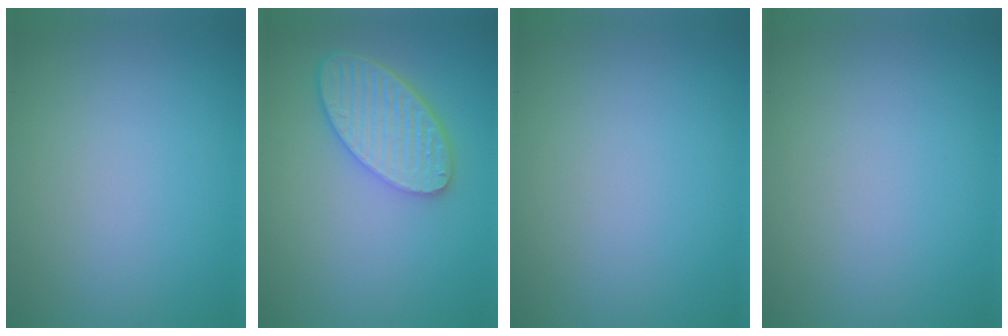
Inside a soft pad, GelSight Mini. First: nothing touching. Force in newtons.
{"total": 5.6, "press": 4.8, "slide": 2.8}
{"total": 0.0}
{"total": 0.0}